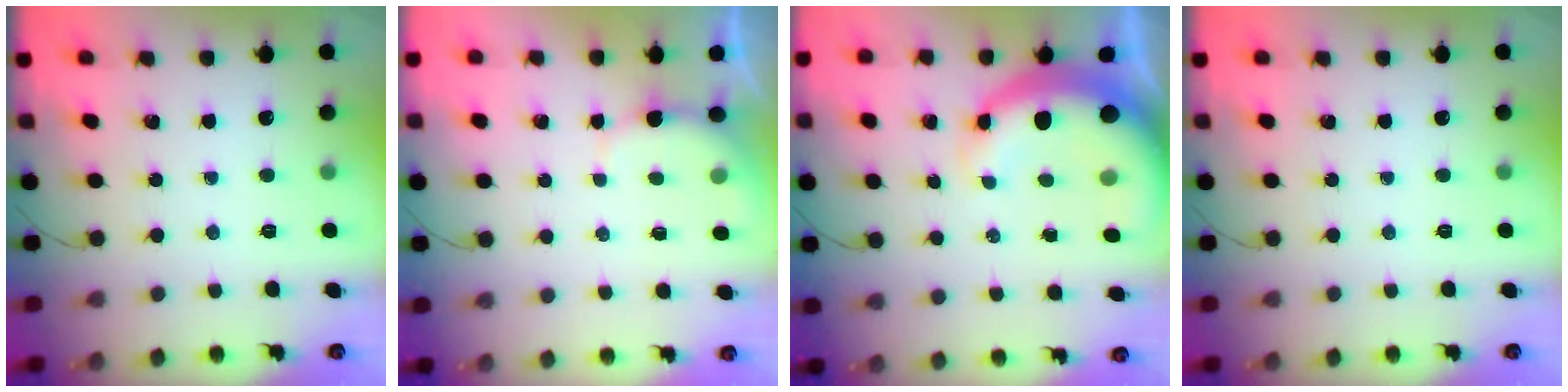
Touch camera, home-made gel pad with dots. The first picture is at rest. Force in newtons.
{"total": 2.8, "press": 2.7, "slide": 0.7}
{"total": 9.8, "press": 9.5, "slide": 2.5}
{"total": 0.0}